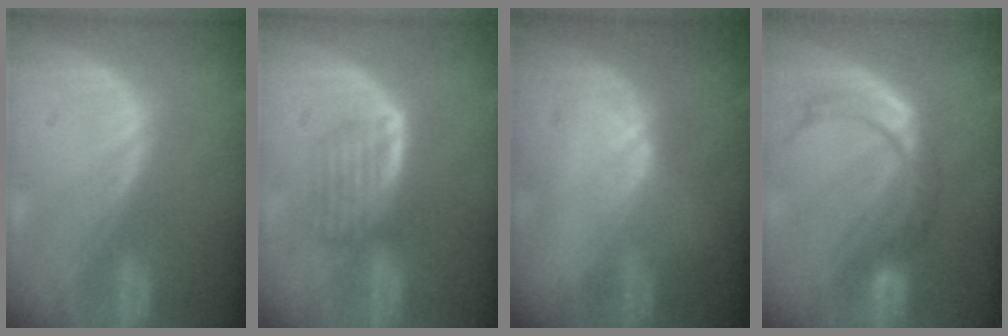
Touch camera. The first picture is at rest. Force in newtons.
{"total": 5.8, "press": 5.0, "slide": 2.9}
{"total": 1.7, "press": 1.5, "slide": 0.8}
{"total": 7.5, "press": 7.0, "slide": 2.7}